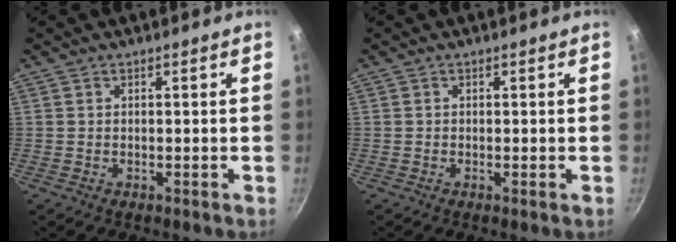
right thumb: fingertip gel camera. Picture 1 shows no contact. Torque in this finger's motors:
{"motor_torque": [-0.16, -0.09, -0.26, 0.02, -0.03]}